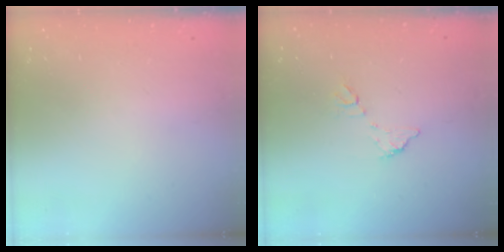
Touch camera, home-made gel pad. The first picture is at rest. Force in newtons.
{"total": 6.5, "press": 6.5, "slide": 0.2}